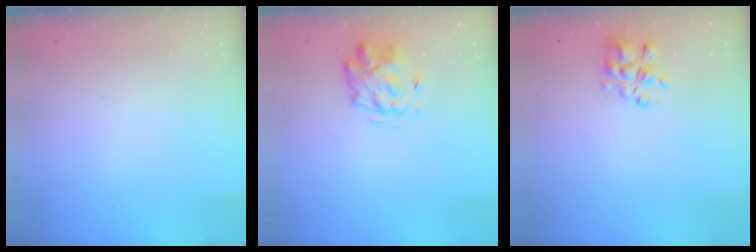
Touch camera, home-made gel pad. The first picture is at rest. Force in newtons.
{"total": 2.8, "press": 2.4, "slide": 1.3}
{"total": 5.7, "press": 5.5, "slide": 1.7}